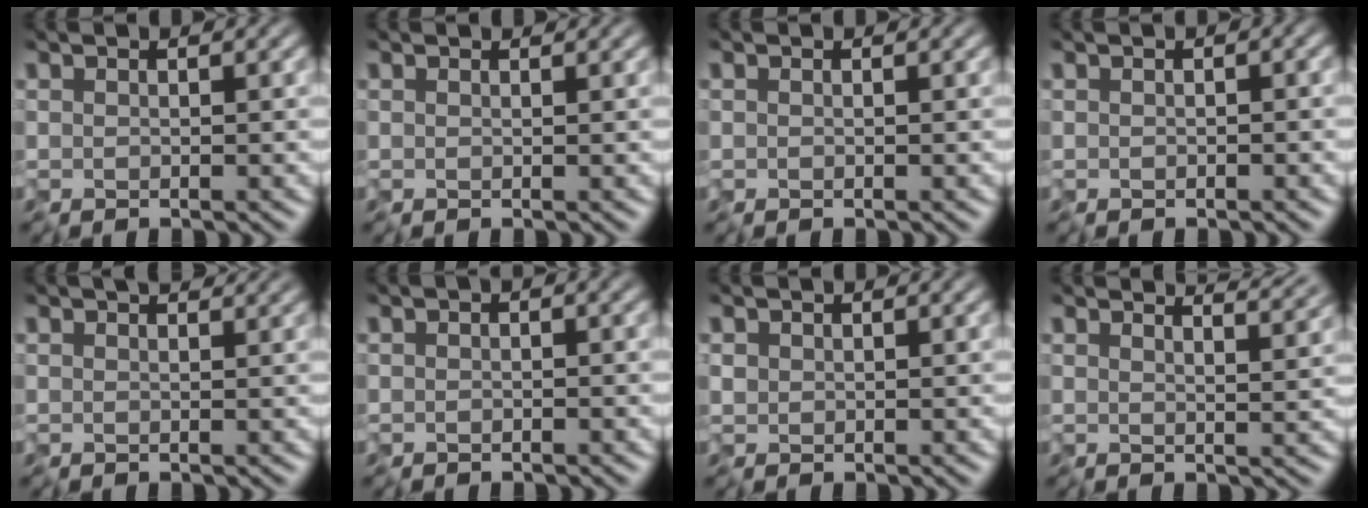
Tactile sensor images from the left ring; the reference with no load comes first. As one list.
[{"total": 1.2, "force": [1.0, 0.4, 0.6], "torque": [-0.004, 0.006, 0.003]}, {"total": 0.0}, {"total": 1.6, "force": [0.5, 0.9, 1.2], "torque": [-0.022, 0.013, -0.002]}, {"total": 2.8, "force": [2.1, 1.1, 1.5], "torque": [-0.021, 0.015, 0.013]}, {"total": 1.3, "force": [0.1, 0.8, 1.0], "torque": [-0.017, 0.007, -0.009]}, {"total": 0.8, "force": [0.2, 0.7, 0.2], "torque": [-0.008, 0.002, 0.005]}, {"total": 6.5, "force": [5.4, 2.0, 3.1], "torque": [-0.017, 0.029, 0.029]}]